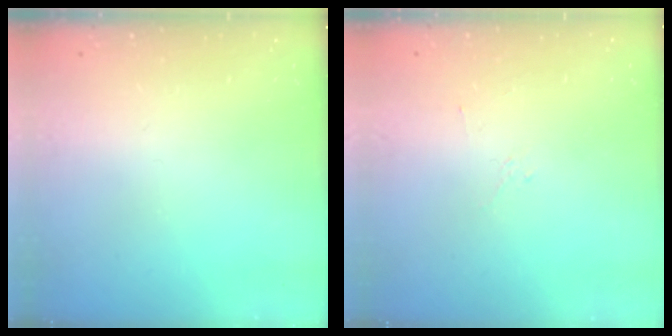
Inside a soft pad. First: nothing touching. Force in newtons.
{"total": 3.1, "press": 3.0, "slide": 0.8}